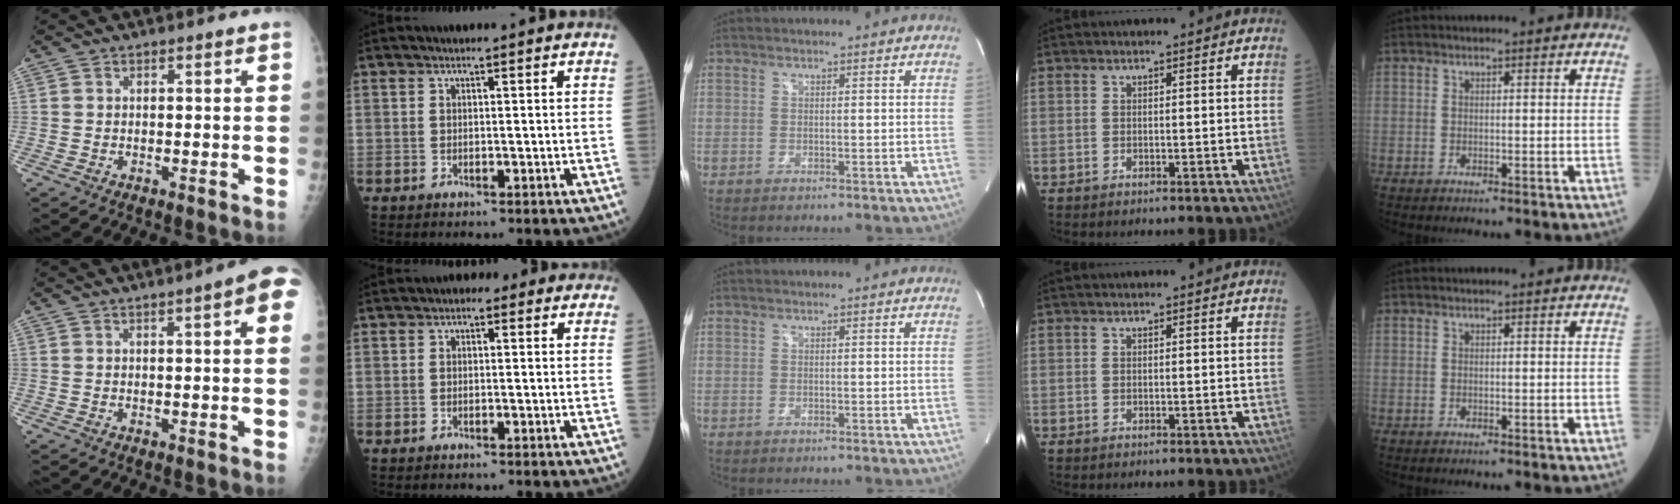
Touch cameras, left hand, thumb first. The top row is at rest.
{"thumb": {"total": 6.9, "force": [2.4, 1.2, 6.4], "torque": [-0.068, 0.005, 0.022]}, "index": {"total": 2.3, "force": [0.6, 1.4, 1.7], "torque": [-0.015, 0.015, -0.006]}}